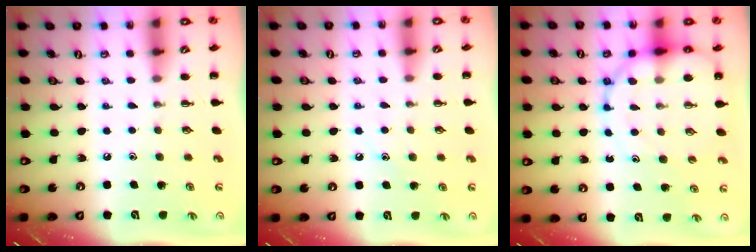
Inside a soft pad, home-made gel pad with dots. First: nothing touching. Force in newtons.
{"total": 6.6, "press": 6.5, "slide": 1.4}
{"total": 13.8, "press": 13.5, "slide": 3.0}